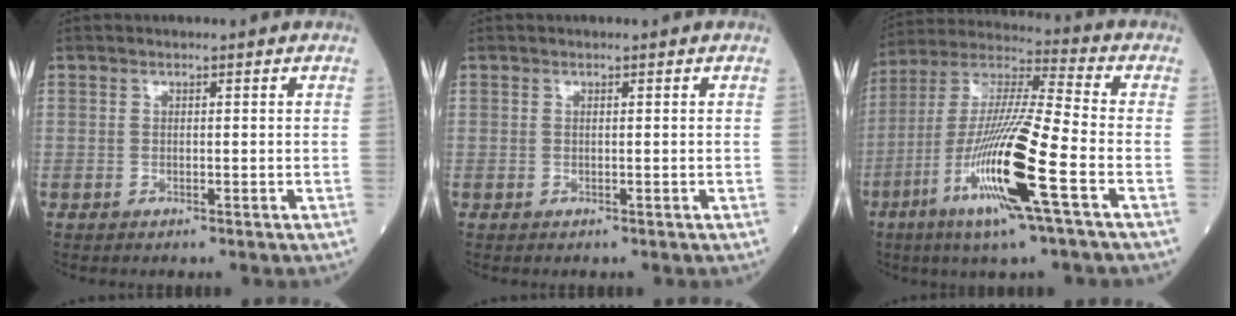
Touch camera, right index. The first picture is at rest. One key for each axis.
{"total": 0.0}
{"total": 17.7, "fx": -6.6, "fy": 0.1, "fz": 16.4, "tx": -0.338, "ty": -0.021, "tz": -0.128}